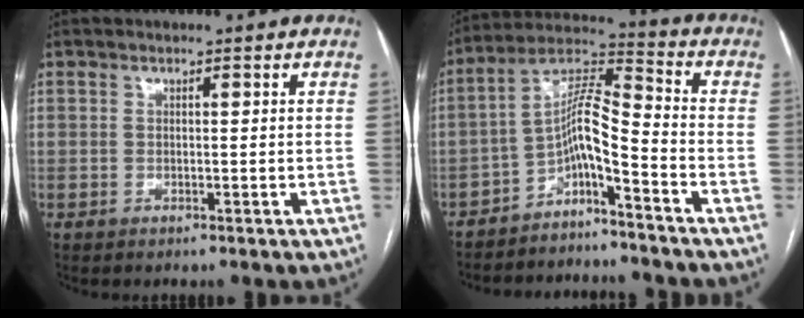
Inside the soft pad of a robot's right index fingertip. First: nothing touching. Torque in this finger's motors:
{"motor_torque": [0.66, -0.27, 0.45, 0.07]}